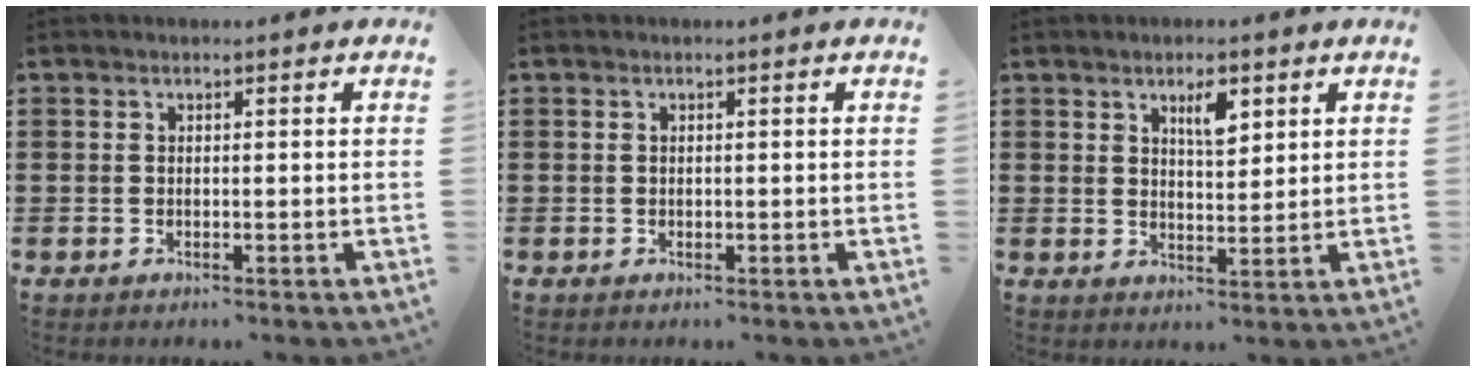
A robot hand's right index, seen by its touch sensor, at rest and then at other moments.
{"total": 0.0}
{"total": 4.1, "force": [2.2, 1.5, 3.0], "torque": [-0.050, 0.000, 0.035]}